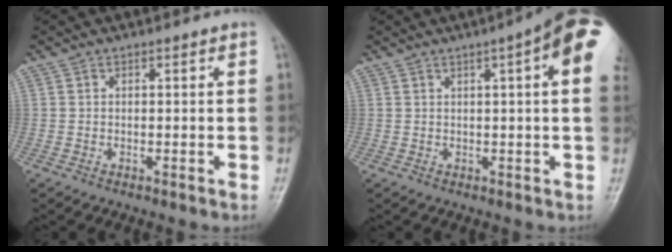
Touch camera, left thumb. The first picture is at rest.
{"total": 11.7, "force": [4.0, 1.8, 10.8], "torque": [-0.129, 0.009, 0.041]}